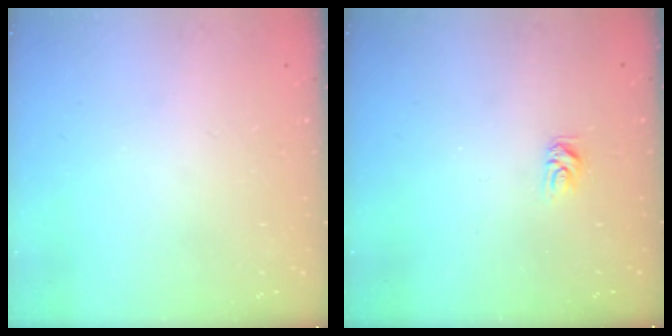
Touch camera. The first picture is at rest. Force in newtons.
{"total": 3.6, "press": 3.5, "slide": 0.4}